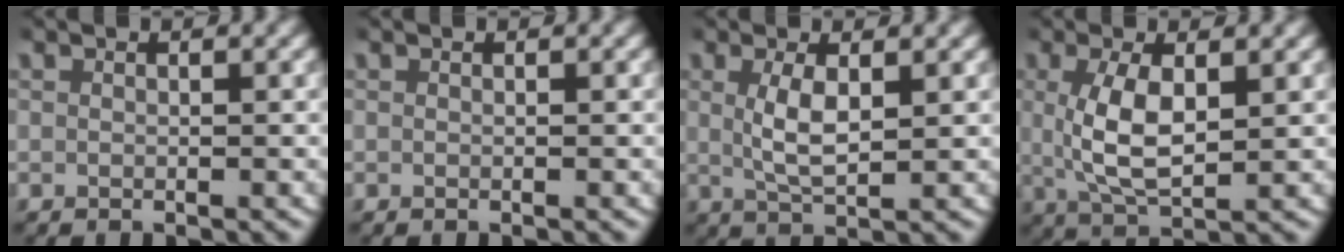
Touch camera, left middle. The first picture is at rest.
{"total": 0.0}
{"total": 3.1, "force": [0.6, 0.9, 2.9], "torque": [-0.063, -0.010, 0.019]}
{"total": 5.0, "force": [0.6, 2.2, 4.5], "torque": [-0.095, -0.006, 0.020]}